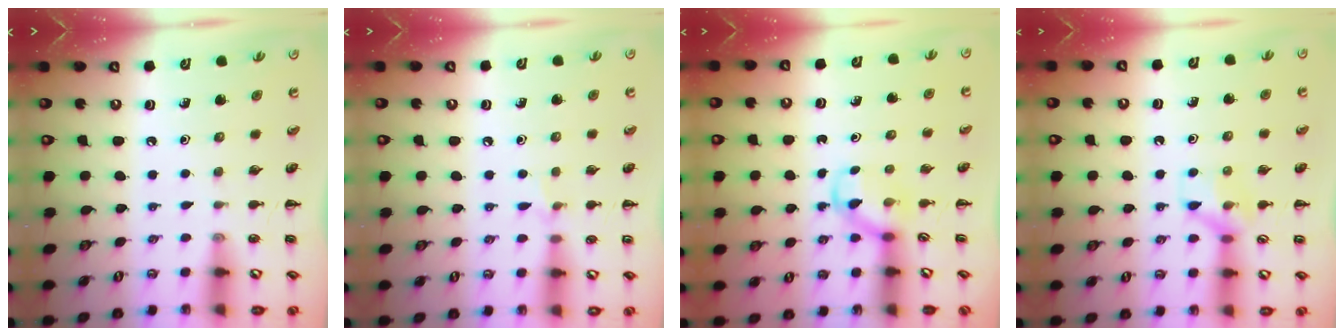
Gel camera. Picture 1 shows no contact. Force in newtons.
{"total": 5.2, "press": 5.0, "slide": 1.6}
{"total": 3.6, "press": 3.3, "slide": 1.4}
{"total": 8.7, "press": 8.7, "slide": 0.5}